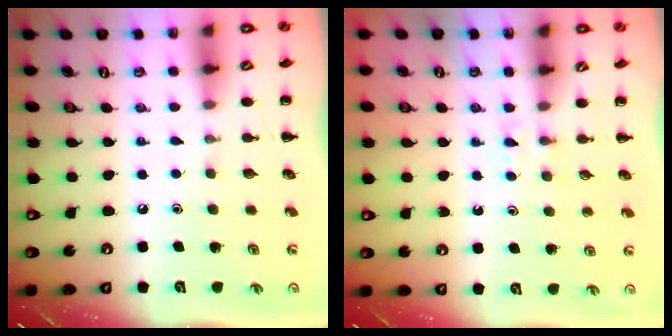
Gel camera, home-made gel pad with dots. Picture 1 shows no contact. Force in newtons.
{"total": 2.4, "press": 2.0, "slide": 1.2}